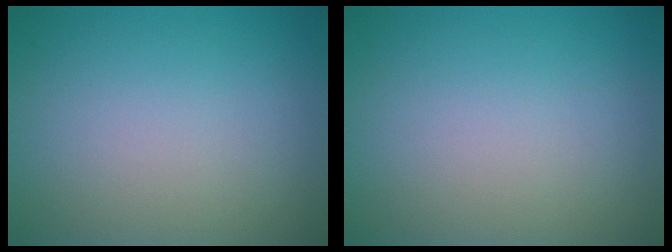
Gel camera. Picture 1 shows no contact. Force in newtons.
{"total": 0.0}